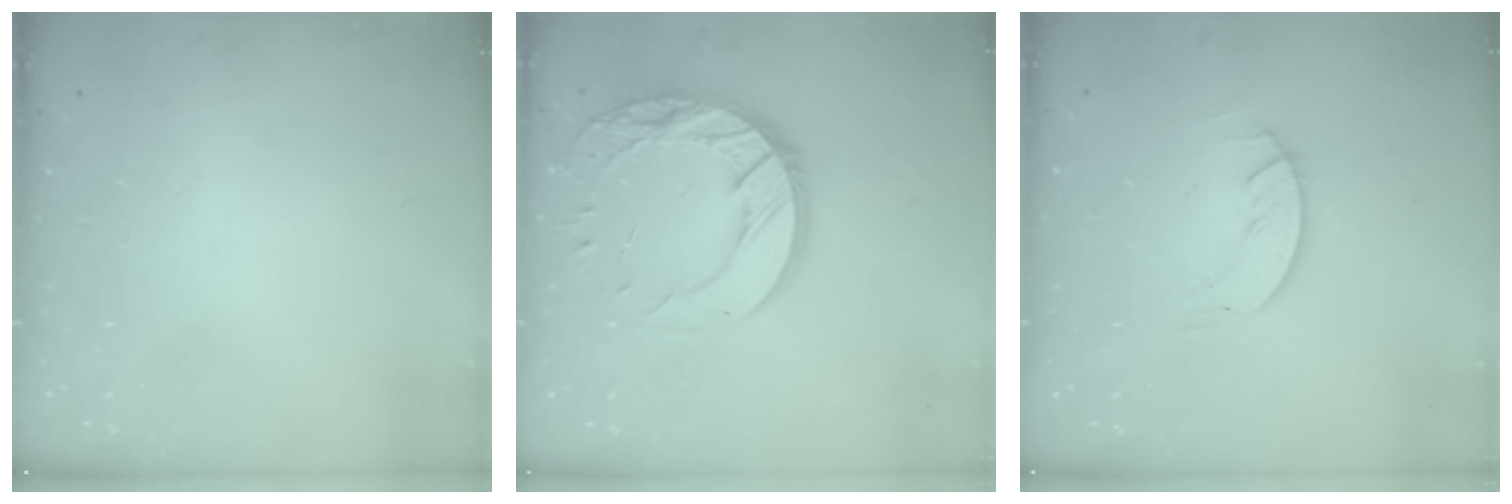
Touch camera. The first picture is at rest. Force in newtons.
{"total": 16.6, "press": 16.5, "slide": 1.2}
{"total": 1.4, "press": 1.4, "slide": 0.2}